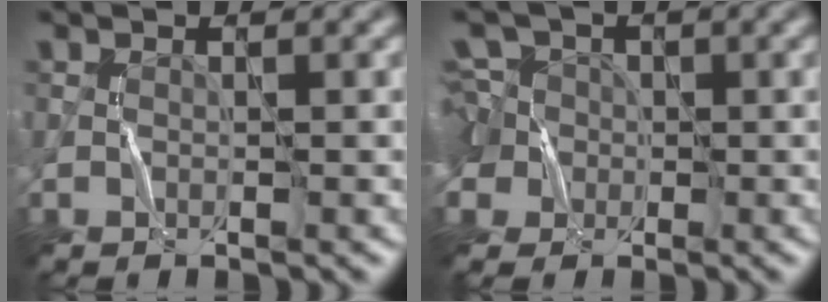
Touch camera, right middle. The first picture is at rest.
{"total": 7.7, "force": [0.2, 6.9, 3.2], "torque": [-0.072, 0.038, -0.044]}